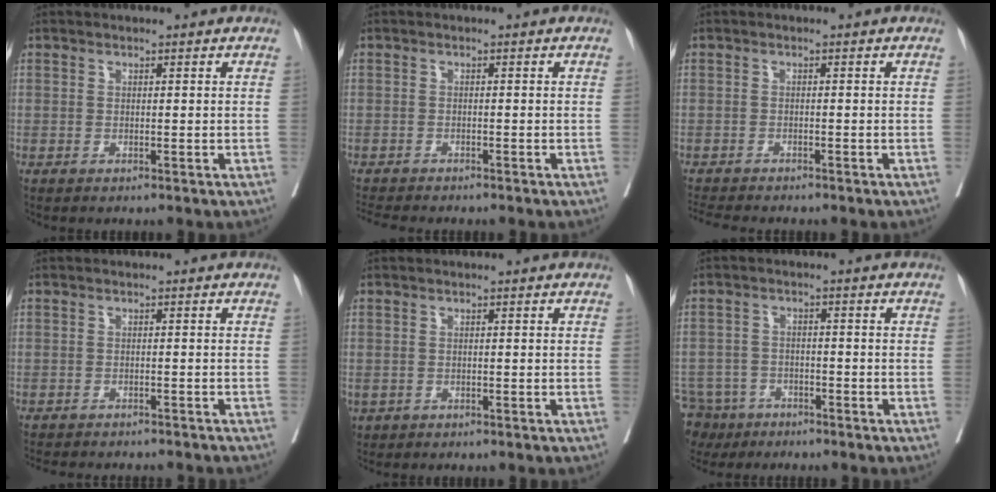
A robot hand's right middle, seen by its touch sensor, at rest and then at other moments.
{"total": 5.0, "force": [-4.6, 0.6, 1.9], "torque": [-0.027, -0.008, -0.071]}
{"total": 5.1, "force": [-4.7, 0.4, 1.8], "torque": [-0.025, -0.010, -0.076]}
{"total": 11.6, "force": [-10.6, 2.2, 4.2], "torque": [-0.061, -0.010, -0.126]}
{"total": 1.3, "force": [-0.6, 1.0, 0.5], "torque": [-0.012, 0.000, -0.005]}
{"total": 9.9, "force": [-7.1, 6.8, 1.9], "torque": [-0.064, -0.004, -0.116]}